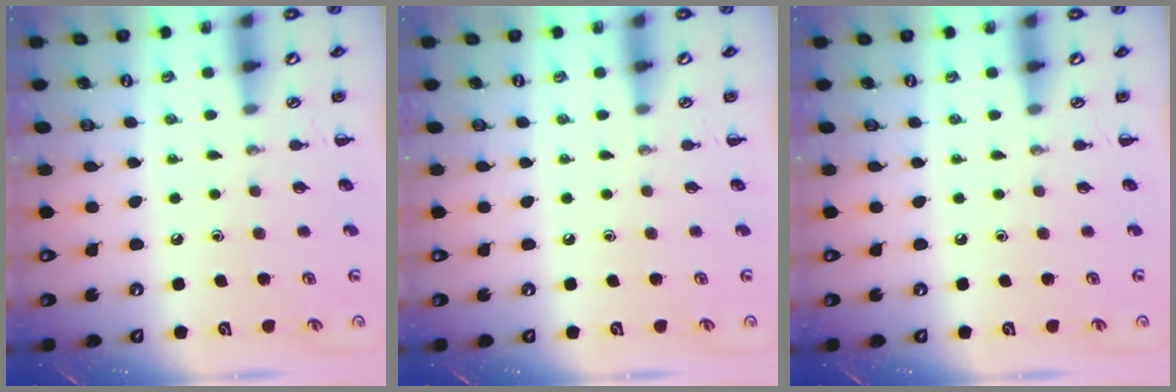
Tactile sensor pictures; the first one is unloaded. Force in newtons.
{"total": 0.0}
{"total": 0.0}